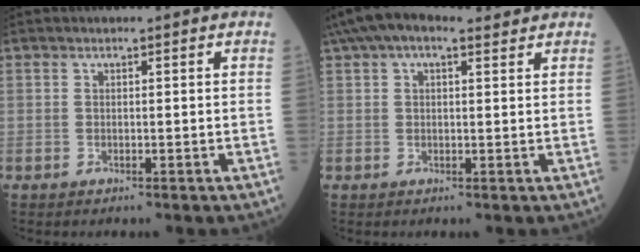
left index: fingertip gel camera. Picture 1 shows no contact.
{"total": 7.5, "force": [5.1, 2.9, 4.7], "torque": [-0.095, 0.048, 0.086]}